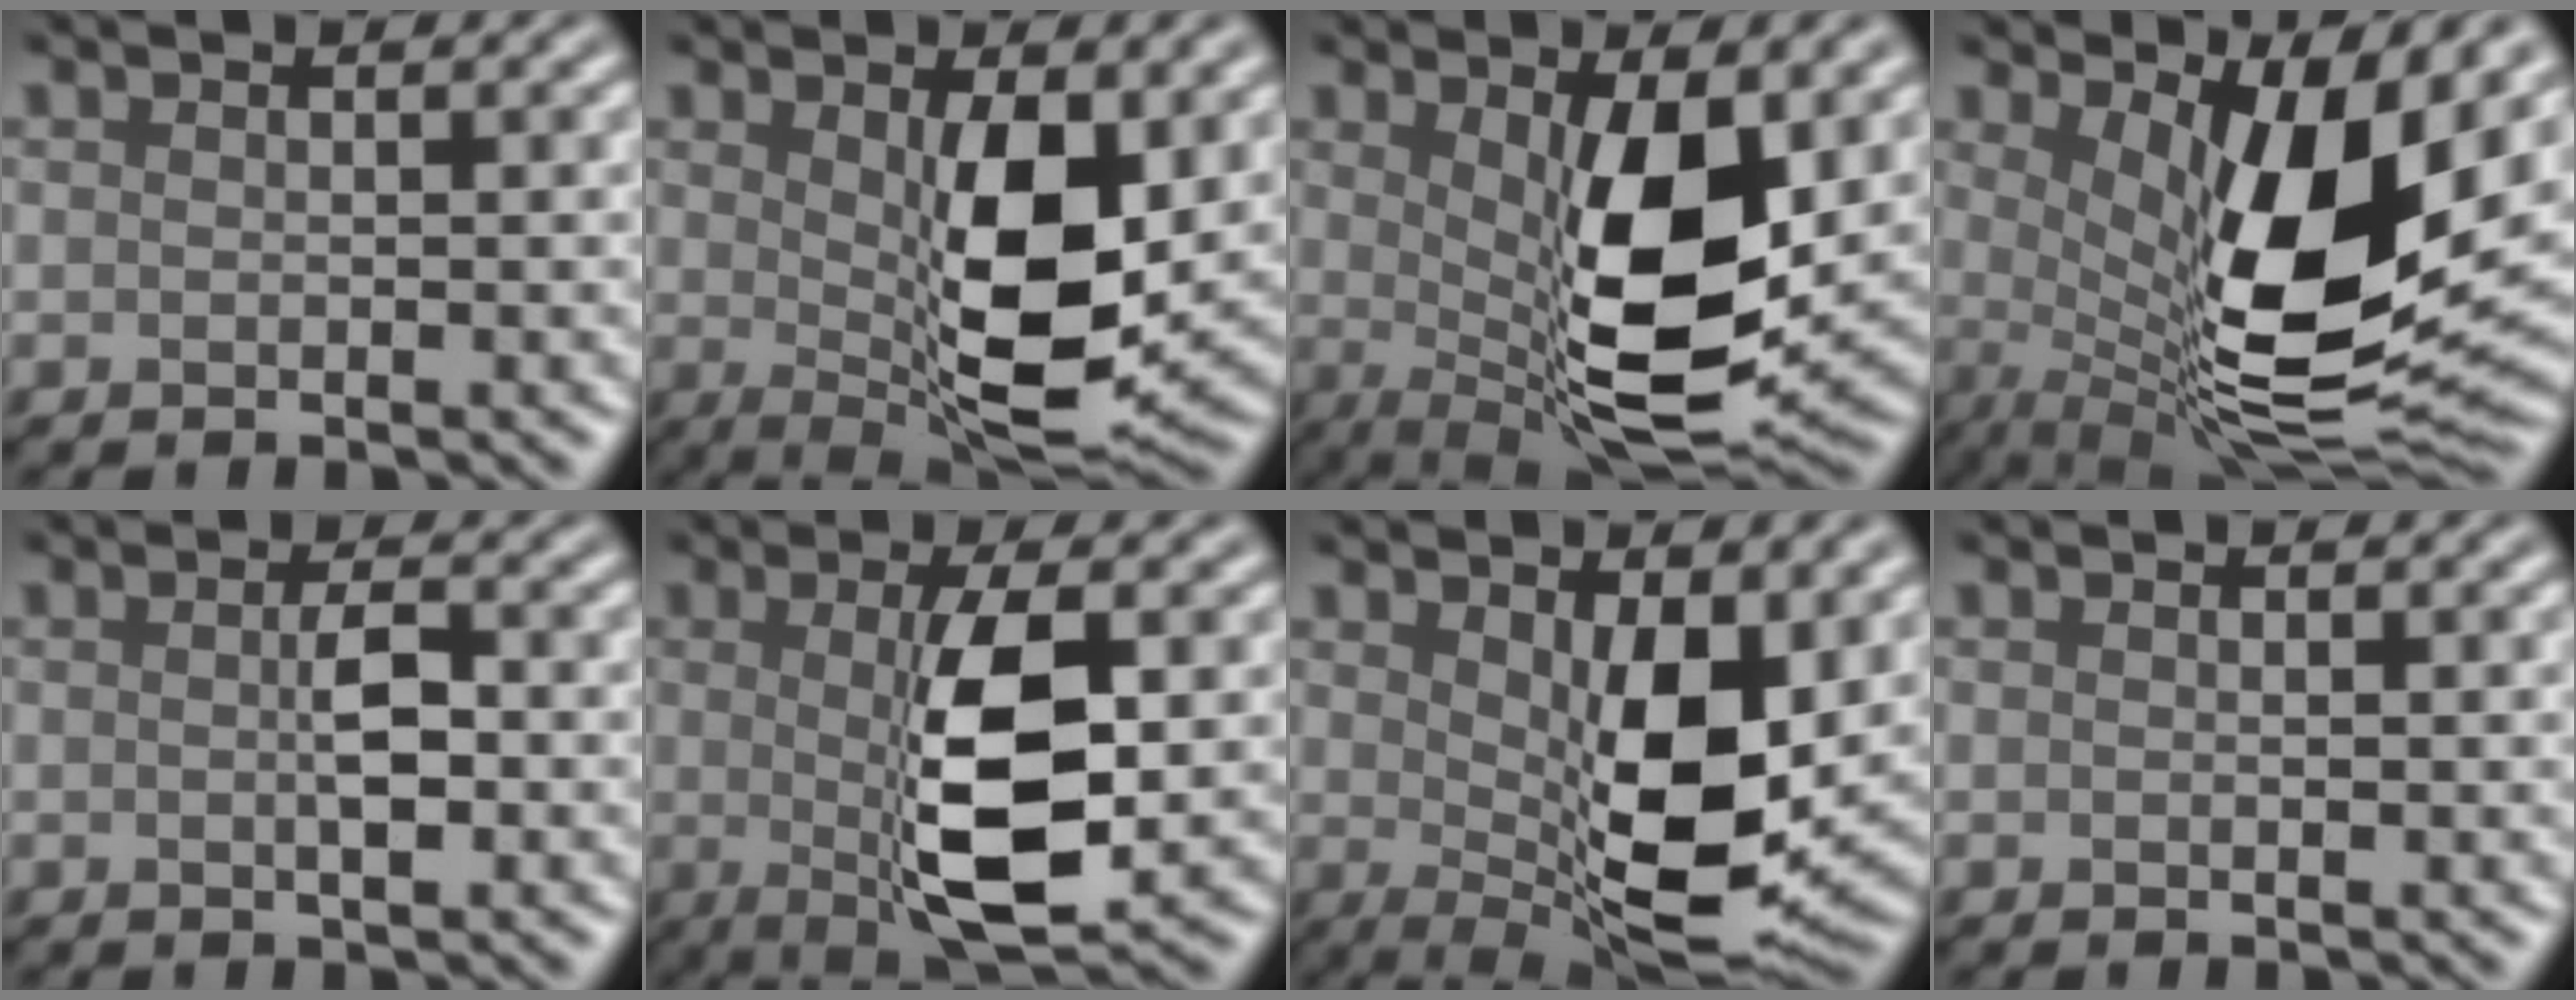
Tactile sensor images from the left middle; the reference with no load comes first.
{"total": 8.6, "force": [0.5, 2.8, 8.1], "torque": [-0.133, -0.014, 0.021]}
{"total": 9.8, "force": [0.7, 3.4, 9.2], "torque": [-0.156, -0.021, 0.025]}
{"total": 12.0, "force": [2.1, 3.7, 11.3], "torque": [-0.175, -0.026, 0.047]}
{"total": 1.9, "force": [-0.5, 0.2, 1.9], "torque": [-0.038, 0.000, -0.002]}
{"total": 7.6, "force": [-0.5, 2.0, 7.3], "torque": [-0.124, -0.007, 0.001]}
{"total": 9.6, "force": [0.7, 3.5, 8.8], "torque": [-0.143, -0.017, 0.024]}
{"total": 0.0}